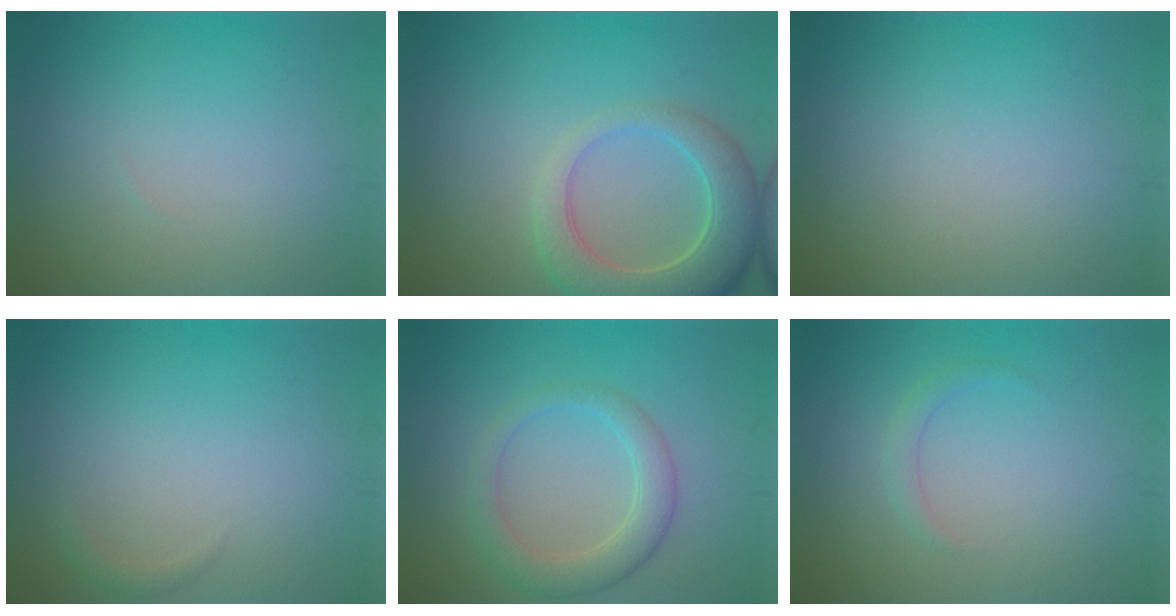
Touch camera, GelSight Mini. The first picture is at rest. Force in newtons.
{"total": 6.8, "press": 6.7, "slide": 0.9}
{"total": 0.0}
{"total": 0.9, "press": 0.9, "slide": 0.1}
{"total": 4.0, "press": 3.9, "slide": 0.5}
{"total": 0.8, "press": 0.8, "slide": 0.0}